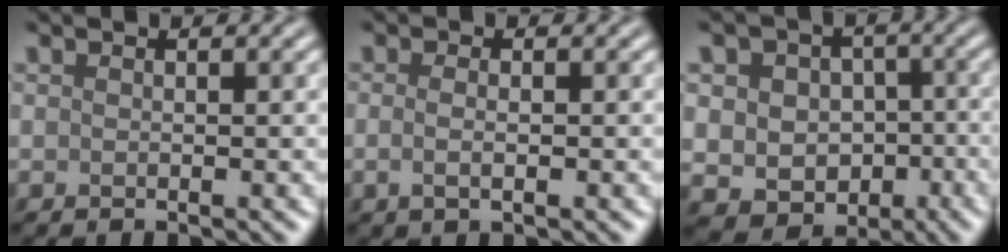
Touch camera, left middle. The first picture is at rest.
{"total": 1.7, "force": [-0.2, 0.7, 1.5], "torque": [-0.028, -0.005, -0.005]}
{"total": 7.8, "force": [-0.9, 6.5, 4.3], "torque": [-0.050, 0.010, -0.029]}